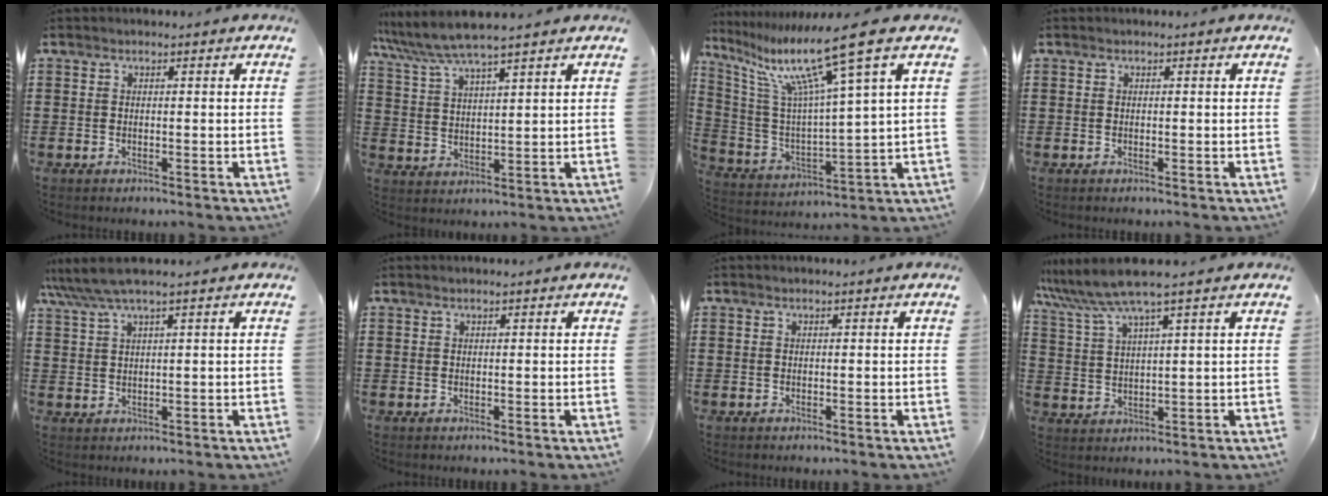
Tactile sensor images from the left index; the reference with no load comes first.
{"total": 5.7, "force": [4.8, 0.0, 3.0], "torque": [-0.074, -0.019, 0.083]}
{"total": 14.2, "force": [8.8, 0.9, 11.2], "torque": [-0.232, -0.037, 0.136]}
{"total": 0.0}
{"total": 3.6, "force": [2.3, -0.2, 2.8], "torque": [-0.067, -0.004, 0.036]}
{"total": 0.5, "force": [0.3, -0.1, 0.4], "torque": [-0.005, -0.002, 0.007]}
{"total": 0.0}
{"total": 6.3, "force": [4.6, -0.3, 4.2], "torque": [-0.097, -0.017, 0.079]}